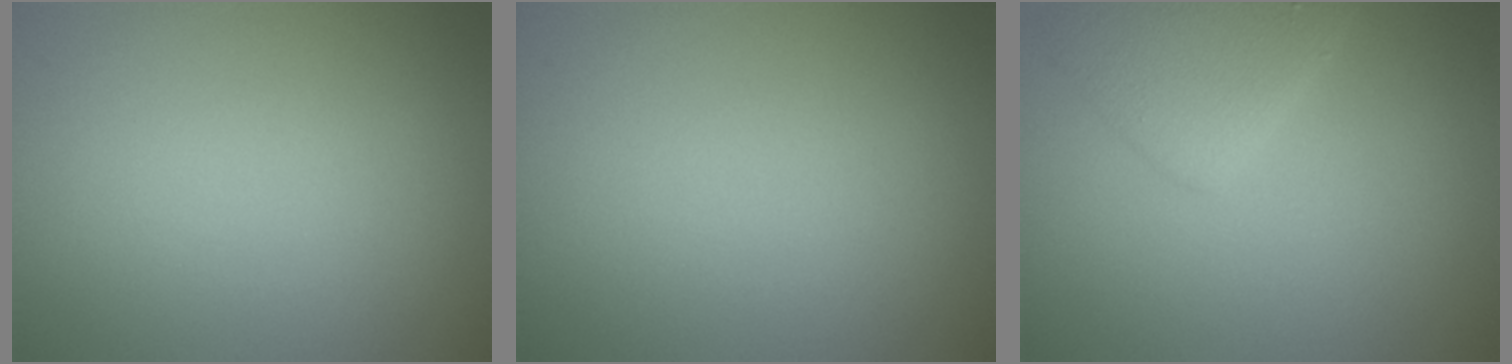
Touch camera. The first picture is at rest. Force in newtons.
{"total": 0.0}
{"total": 2.8, "press": 2.8, "slide": 0.2}